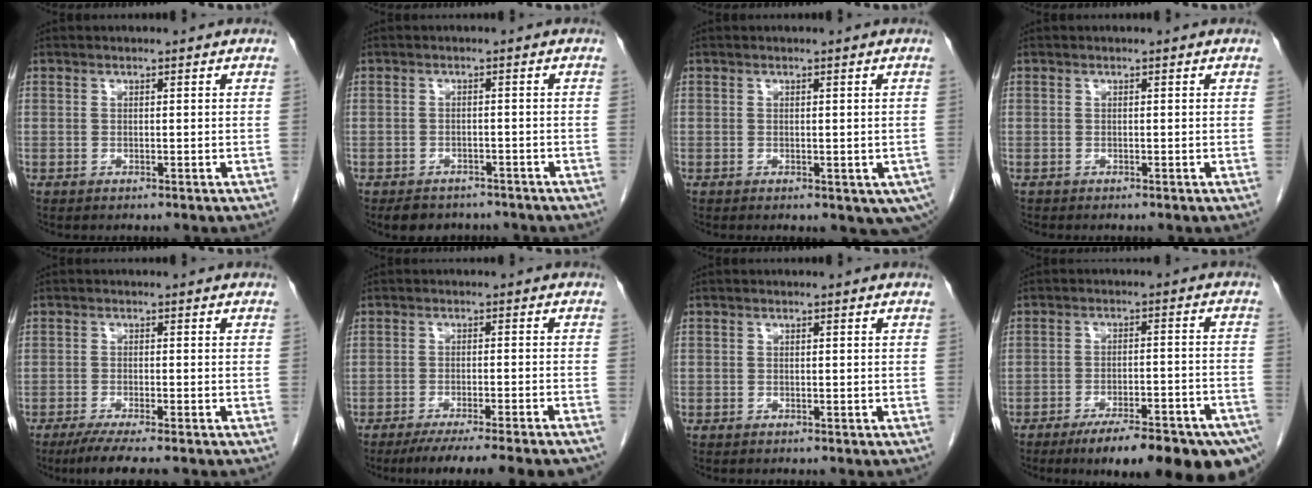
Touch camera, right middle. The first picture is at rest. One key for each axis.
{"total": 5.7, "fx": -4.8, "fy": 2.7, "fz": 1.3, "tx": -0.018, "ty": 0.001, "tz": -0.061}
{"total": 6.2, "fx": -2.3, "fy": 3.3, "fz": 4.7, "tx": -0.050, "ty": -0.013, "tz": -0.028}
{"total": 0.0}
{"total": 6.9, "fx": -5.5, "fy": 0.3, "fz": 4.2, "tx": -0.063, "ty": -0.017, "tz": -0.084}
{"total": 13.5, "fx": -11.6, "fy": -0.3, "fz": 6.8, "tx": -0.078, "ty": -0.032, "tz": -0.164}
{"total": 0.9, "fx": -0.7, "fy": 0.6, "fz": 0.0, "tx": -0.001, "ty": 0.004, "tz": -0.010}
{"total": 18.8, "fx": -13.6, "fy": 3.2, "fz": 12.6, "tx": -0.111, "ty": 0.005, "tz": -0.188}